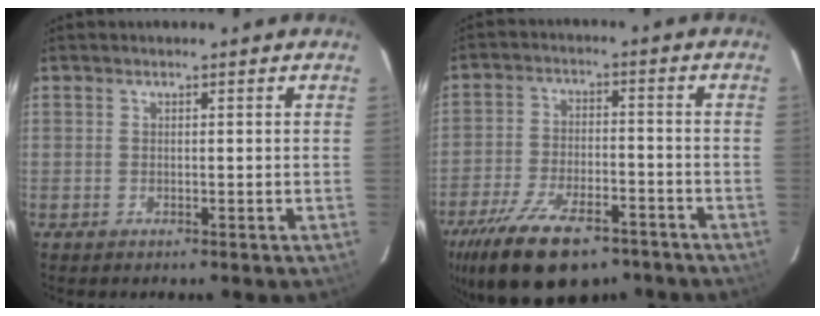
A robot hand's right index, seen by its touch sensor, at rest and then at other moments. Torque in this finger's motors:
{"motor_torque": [1.46, -0.68, 0.35, 0.17]}